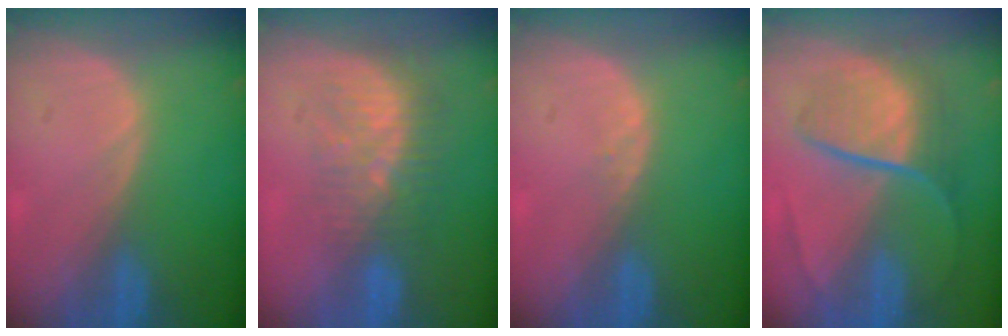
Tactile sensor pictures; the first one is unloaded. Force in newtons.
{"total": 8.4, "press": 7.2, "slide": 4.2}
{"total": 0.7, "press": 0.6, "slide": 0.2}
{"total": 8.9, "press": 7.6, "slide": 4.5}